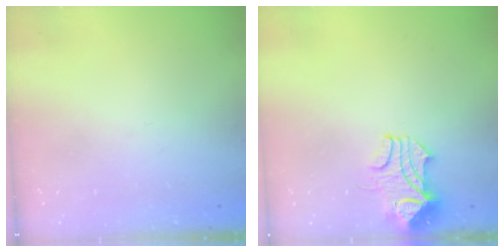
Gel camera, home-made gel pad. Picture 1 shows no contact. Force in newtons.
{"total": 2.2, "press": 2.0, "slide": 0.9}